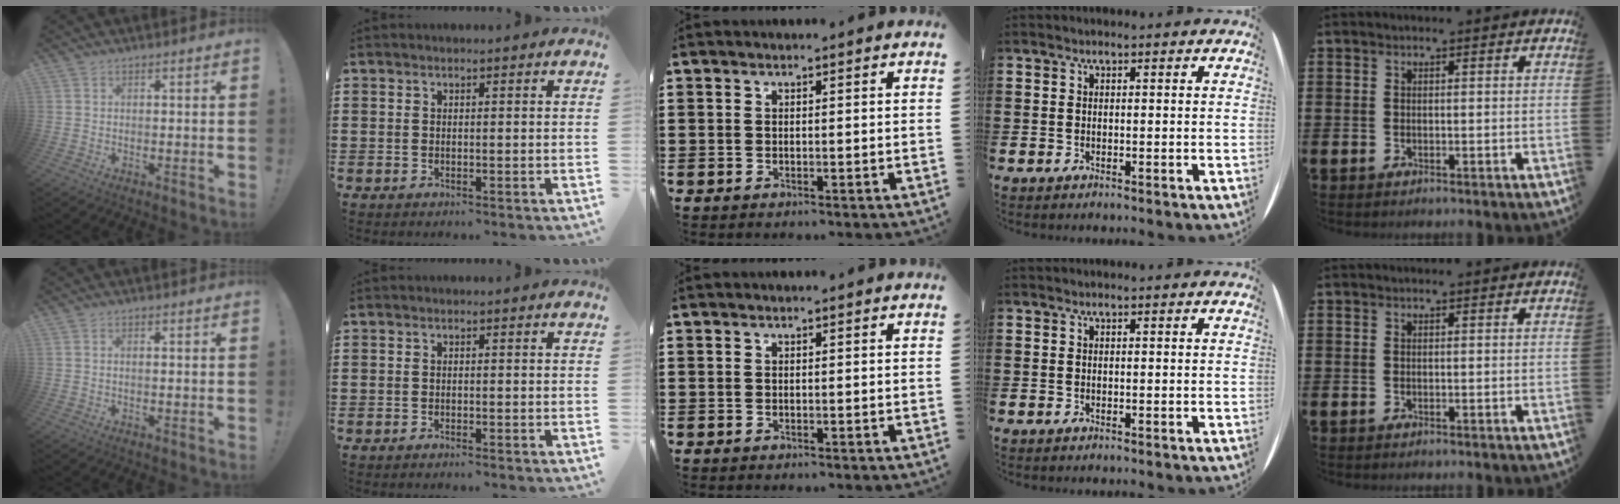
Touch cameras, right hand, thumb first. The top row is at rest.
{"thumb": {"total": 0.9, "force": [-0.1, 0.2, 0.9], "torque": [-0.014, -0.001, -0.002]}, "index": {"total": 0.6, "force": [-0.5, -0.1, 0.1], "torque": [-0.005, -0.003, -0.011]}}